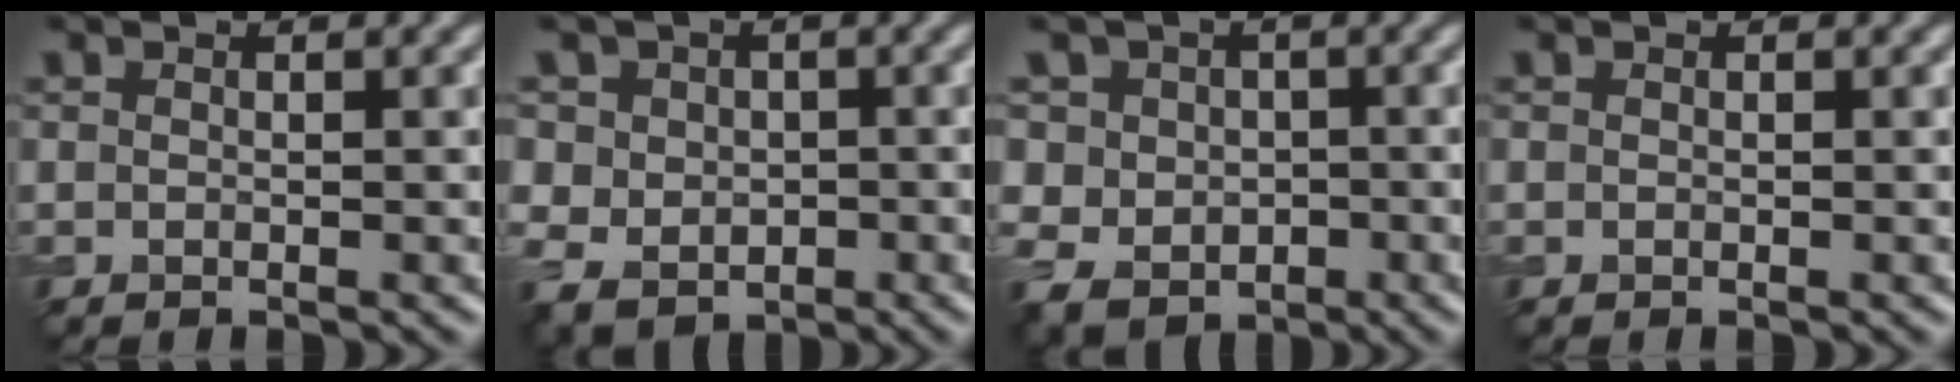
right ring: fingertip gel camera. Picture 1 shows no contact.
{"total": 6.1, "force": [0.8, 5.7, 2.2], "torque": [-0.051, 0.019, -0.007]}
{"total": 6.5, "force": [0.3, 6.2, 2.2], "torque": [-0.052, 0.020, -0.023]}
{"total": 0.0}